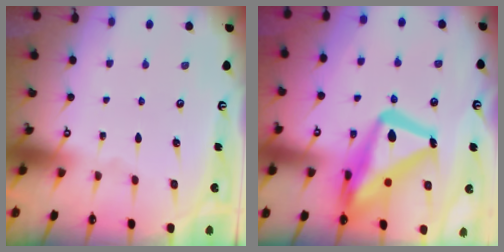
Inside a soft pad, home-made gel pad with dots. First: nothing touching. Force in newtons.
{"total": 21.0, "press": 20.9, "slide": 1.8}